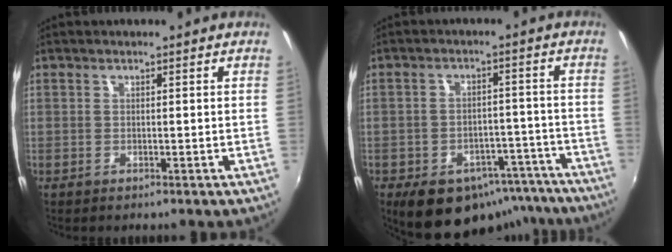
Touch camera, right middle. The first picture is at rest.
{"total": 15.2, "force": [-10.7, 9.0, 6.1], "torque": [-0.108, 0.021, -0.112]}